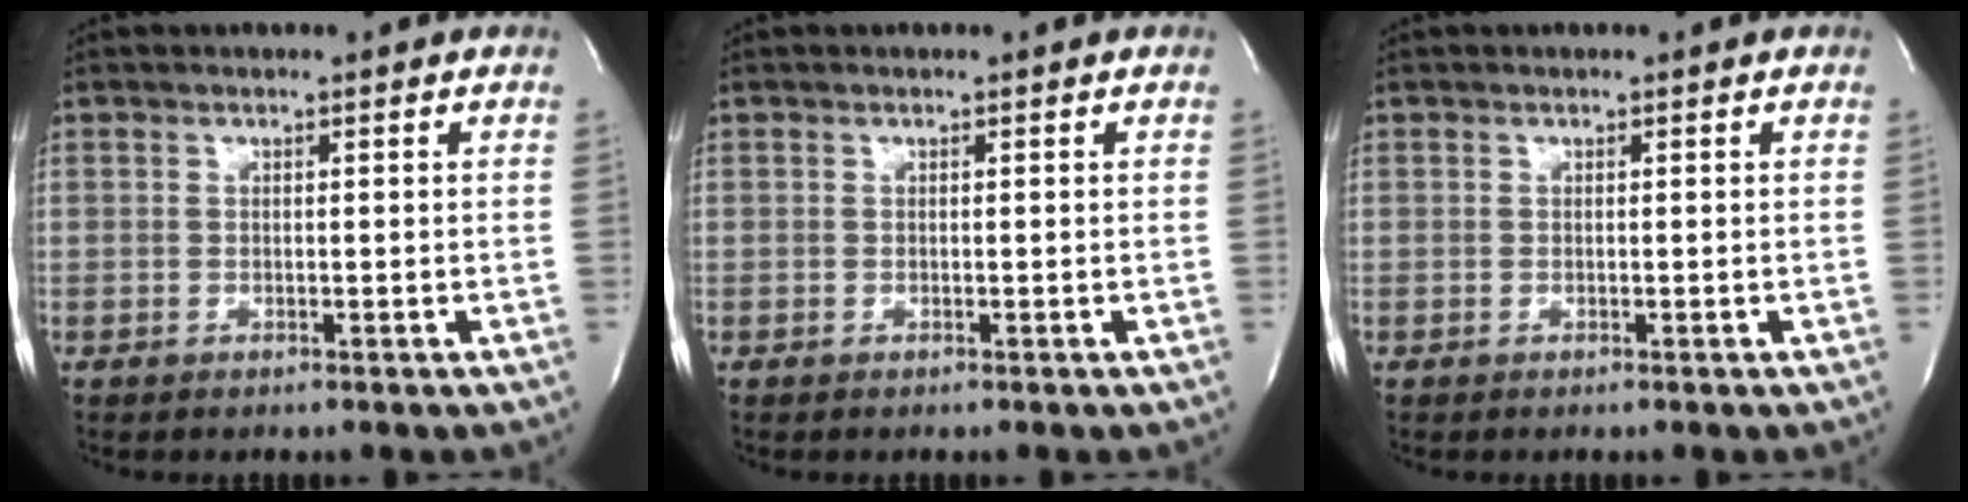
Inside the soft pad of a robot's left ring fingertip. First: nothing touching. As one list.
[{"total": 0.0}, {"total": 0.0}]